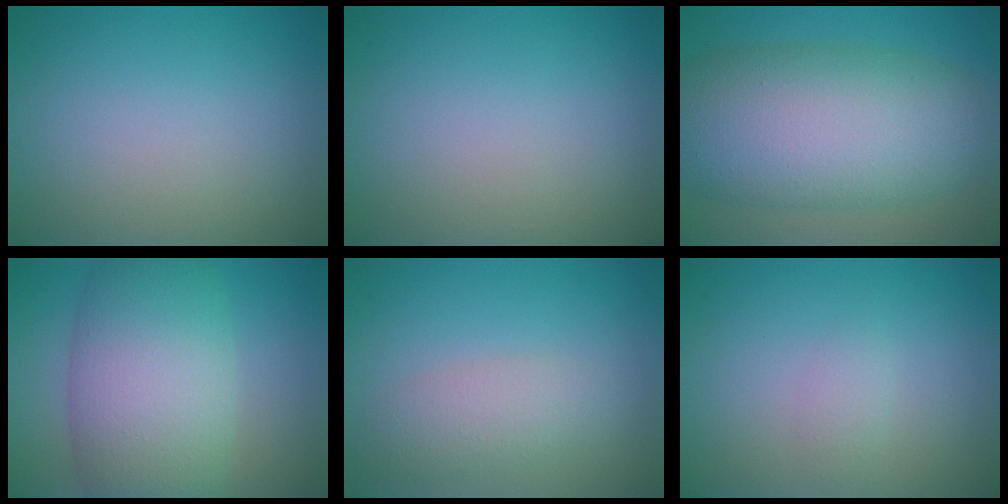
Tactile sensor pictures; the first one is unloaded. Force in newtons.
{"total": 0.0}
{"total": 12.3, "press": 12.3, "slide": 0.2}
{"total": 9.8, "press": 9.8, "slide": 0.6}
{"total": 2.9, "press": 2.9, "slide": 0.1}
{"total": 1.0, "press": 1.0, "slide": 0.1}